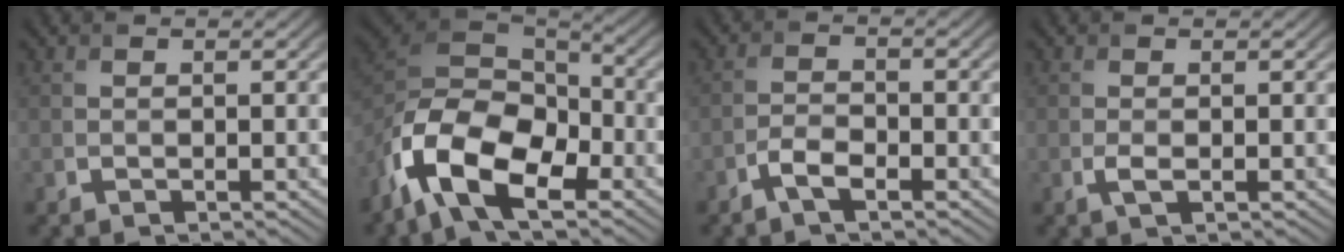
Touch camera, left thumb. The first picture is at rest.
{"total": 15.7, "force": [-8.1, 8.2, 10.6], "torque": [-0.254, -0.037, -0.157]}
{"total": 2.9, "force": [-1.9, 1.0, 1.9], "torque": [-0.044, 0.003, -0.045]}
{"total": 1.2, "force": [-0.3, 0.4, 1.1], "torque": [-0.028, -0.004, -0.006]}